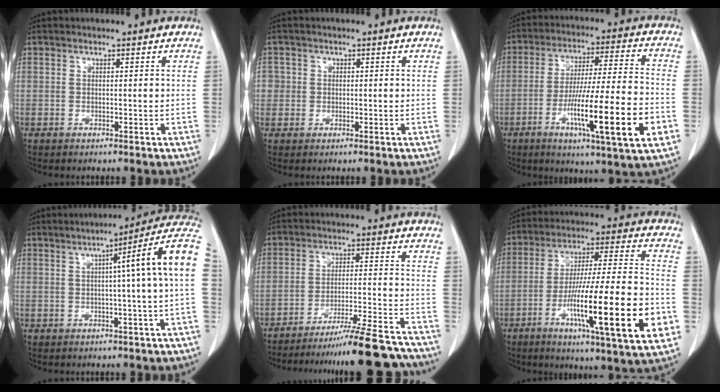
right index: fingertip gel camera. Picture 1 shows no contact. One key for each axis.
{"total": 2.4, "fx": 0.1, "fy": 2.4, "fz": 0.2, "tx": 0.010, "ty": 0.005, "tz": 0.001}
{"total": 18.2, "fx": -6.2, "fy": 0.3, "fz": 17.2, "tx": -0.271, "ty": -0.016, "tz": -0.100}
{"total": 11.7, "fx": 2.0, "fy": -1.3, "fz": 11.5, "tx": -0.141, "ty": 0.030, "tz": 0.017}
{"total": 20.2, "fx": -18.8, "fy": -0.9, "fz": 7.3, "tx": -0.069, "ty": -0.014, "tz": -0.260}
{"total": 22.7, "fx": -7.4, "fy": 1.1, "fz": 21.5, "tx": -0.319, "ty": -0.018, "tz": -0.117}